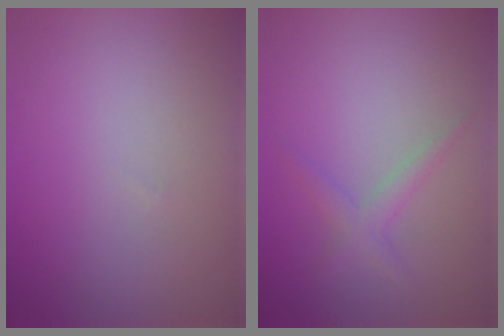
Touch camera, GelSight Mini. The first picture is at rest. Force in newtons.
{"total": 1.7, "press": 1.7, "slide": 0.1}